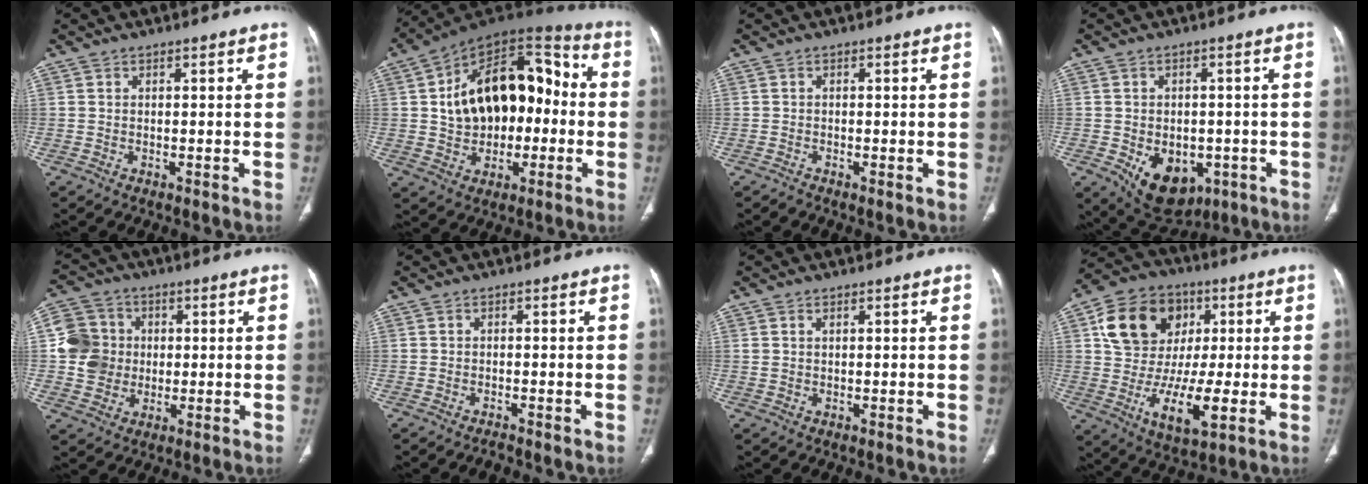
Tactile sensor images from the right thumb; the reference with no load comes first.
{"total": 22.4, "force": [0.8, 14.2, 17.2], "torque": [-0.240, 0.042, 0.013]}
{"total": 0.6, "force": [-0.4, 0.1, 0.4], "torque": [-0.008, -0.004, -0.012]}
{"total": 11.8, "force": [-4.2, 8.1, 7.5], "torque": [-0.086, 0.004, -0.043]}
{"total": 9.9, "force": [0.2, 9.3, 3.4], "torque": [-0.045, 0.014, 0.003]}
{"total": 0.9, "force": [-0.9, 0.0, 0.2], "torque": [-0.010, 0.003, -0.016]}
{"total": 0.8, "force": [0.4, 0.4, 0.5], "torque": [-0.012, 0.007, 0.013]}
{"total": 19.0, "force": [2.3, 13.8, 12.9], "torque": [-0.194, 0.003, 0.040]}